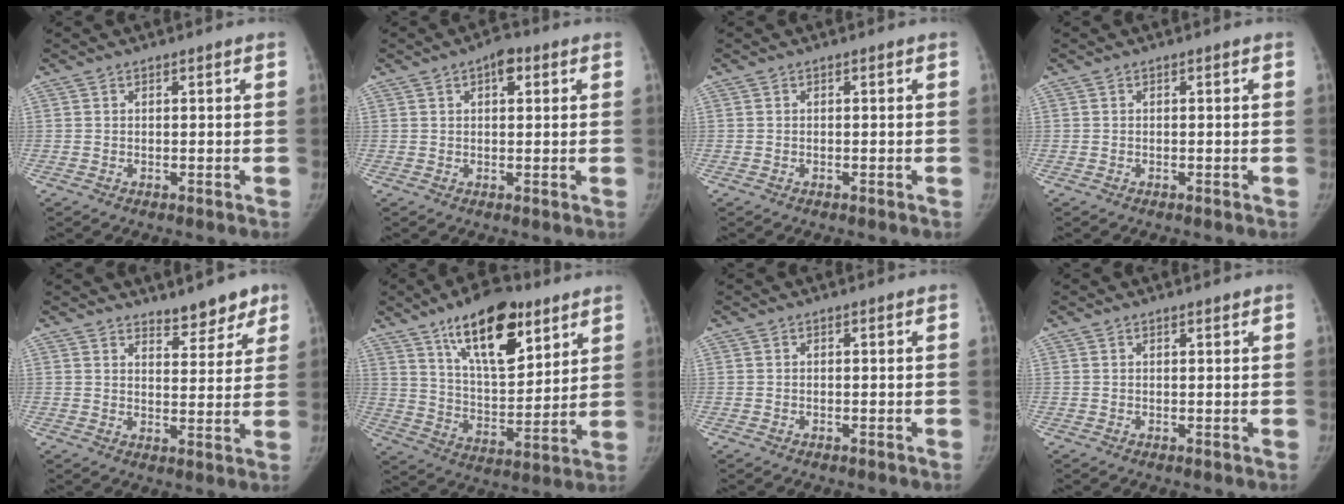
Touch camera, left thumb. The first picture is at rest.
{"total": 3.8, "force": [1.7, 2.1, 2.7], "torque": [-0.024, 0.000, 0.018]}
{"total": 0.0}
{"total": 0.0}
{"total": 6.4, "force": [5.1, 3.0, 2.5], "torque": [0.009, -0.034, 0.071]}
{"total": 19.0, "force": [11.1, 8.2, 13.0], "torque": [-0.165, -0.057, 0.188]}
{"total": 0.0}
{"total": 0.5, "force": [0.5, 0.2, 0.0], "torque": [0.001, -0.004, 0.005]}